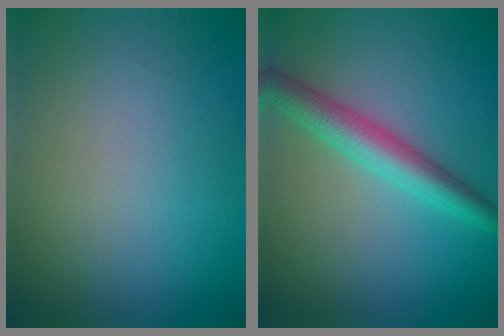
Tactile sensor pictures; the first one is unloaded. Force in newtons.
{"total": 4.0, "press": 4.0, "slide": 0.1}